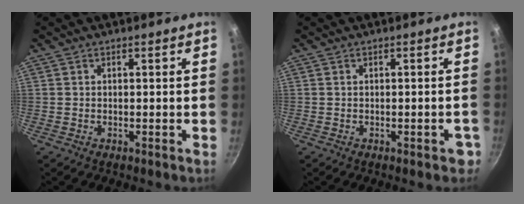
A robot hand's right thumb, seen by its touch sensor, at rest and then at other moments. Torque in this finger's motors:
{"motor_torque": [3.04, 1.97, 0.54, -0.10, 0.12]}